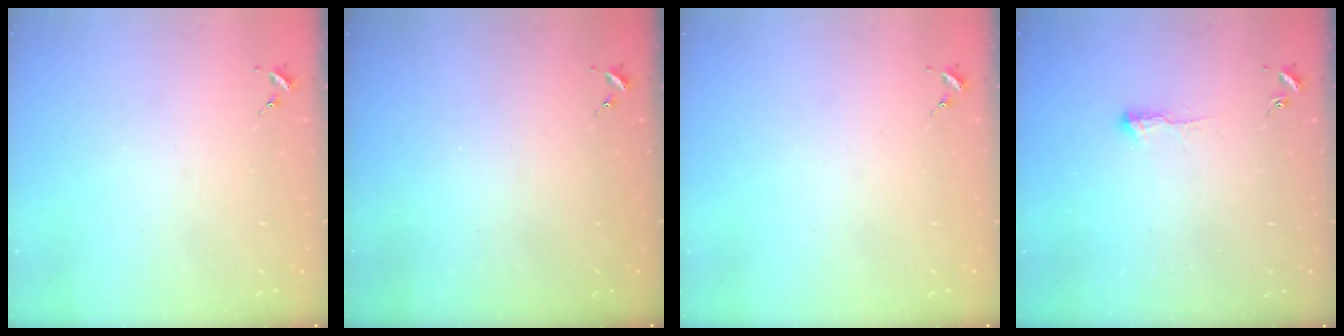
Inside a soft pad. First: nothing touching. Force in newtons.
{"total": 0.0}
{"total": 0.0}
{"total": 5.2, "press": 5.1, "slide": 0.7}